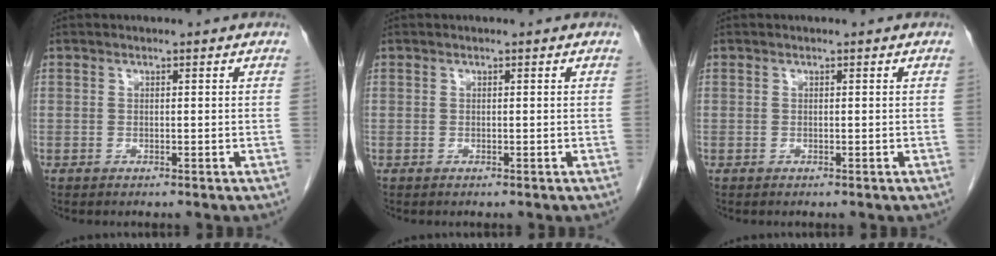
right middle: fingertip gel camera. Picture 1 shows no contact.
{"total": 0.0}
{"total": 0.0}